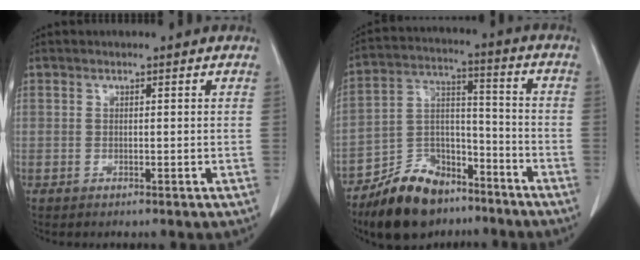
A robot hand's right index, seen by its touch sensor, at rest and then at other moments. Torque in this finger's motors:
{"motor_torque": [1.09, -1.05, 0.38, 0.06]}